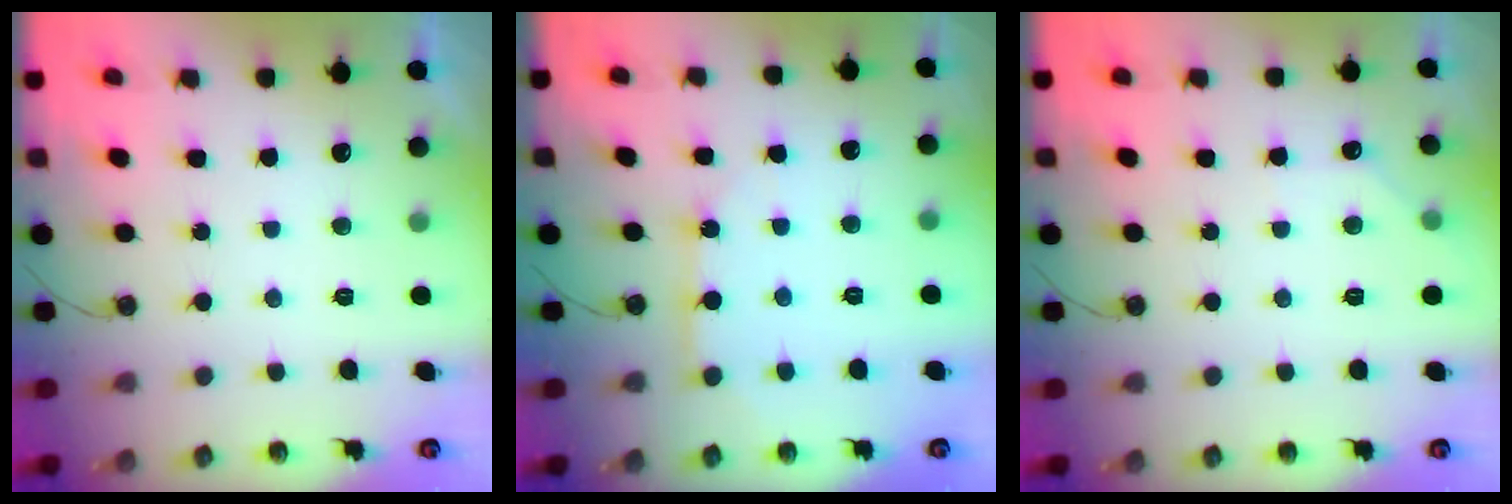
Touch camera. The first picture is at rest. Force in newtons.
{"total": 6.6, "press": 6.5, "slide": 0.7}
{"total": 4.1, "press": 4.1, "slide": 0.5}